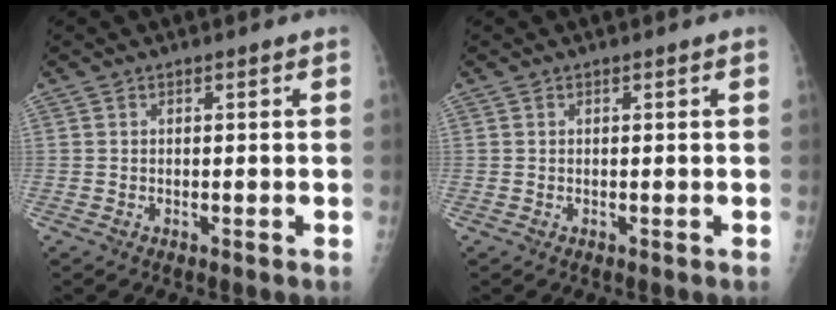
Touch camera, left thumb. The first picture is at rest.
{"total": 0.0}